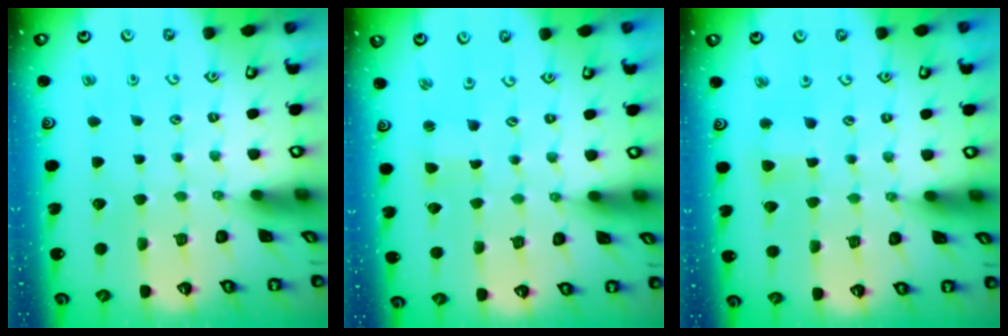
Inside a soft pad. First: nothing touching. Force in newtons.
{"total": 1.1, "press": 1.1, "slide": 0.2}
{"total": 3.3, "press": 3.3, "slide": 0.3}